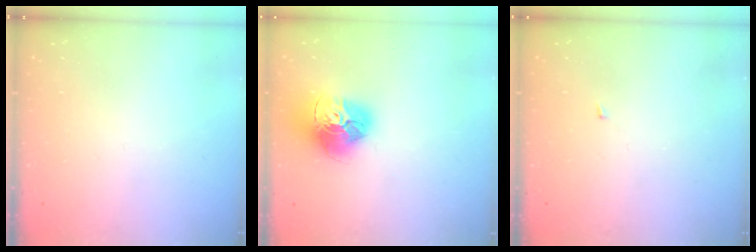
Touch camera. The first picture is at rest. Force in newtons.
{"total": 17.4, "press": 17.3, "slide": 1.7}
{"total": 1.4, "press": 1.3, "slide": 0.1}